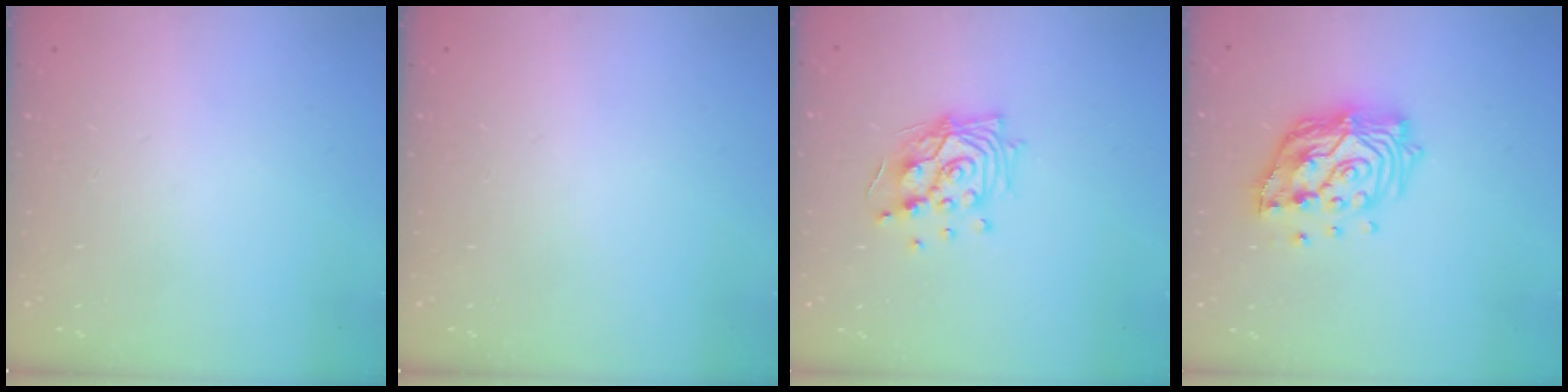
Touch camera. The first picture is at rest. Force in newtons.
{"total": 0.0}
{"total": 14.4, "press": 13.6, "slide": 4.7}
{"total": 17.0, "press": 16.9, "slide": 1.5}